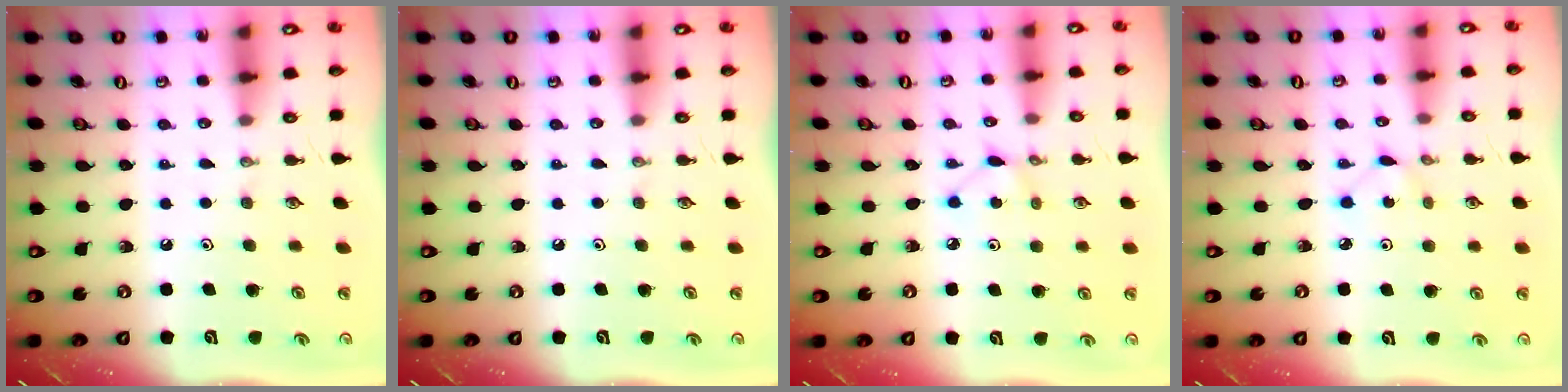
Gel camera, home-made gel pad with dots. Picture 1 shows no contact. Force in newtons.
{"total": 0.0}
{"total": 2.9, "press": 2.9, "slide": 0.3}
{"total": 1.3, "press": 1.2, "slide": 0.1}